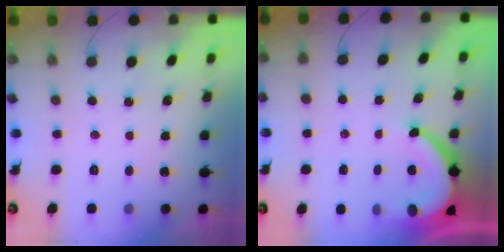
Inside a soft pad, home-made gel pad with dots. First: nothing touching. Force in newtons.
{"total": 8.6, "press": 8.6, "slide": 1.2}